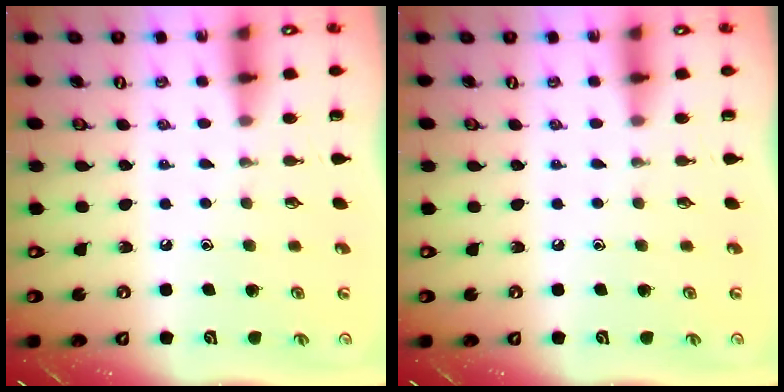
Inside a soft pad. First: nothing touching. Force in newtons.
{"total": 0.0}